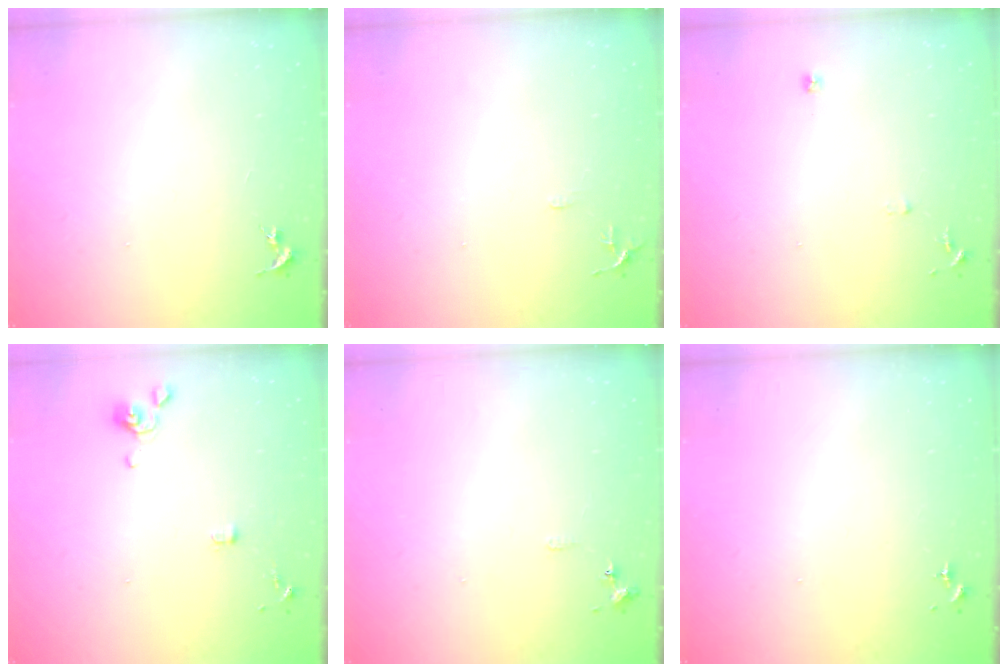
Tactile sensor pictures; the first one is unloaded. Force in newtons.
{"total": 5.3, "press": 5.2, "slide": 0.6}
{"total": 5.6, "press": 5.5, "slide": 0.6}
{"total": 3.4, "press": 3.4, "slide": 0.7}
{"total": 4.5, "press": 4.4, "slide": 0.6}
{"total": 0.0}